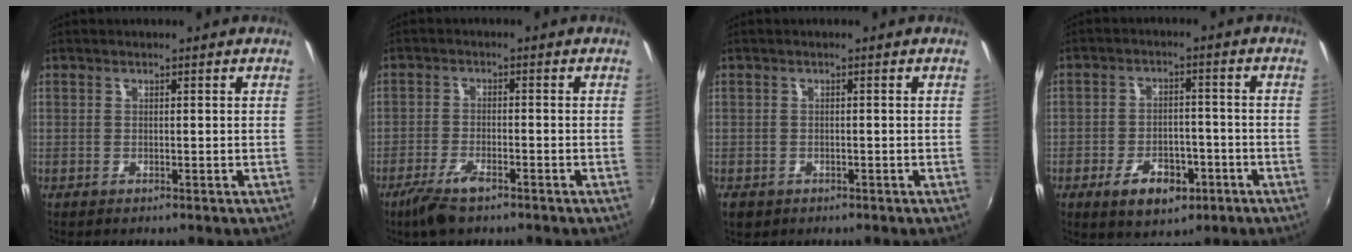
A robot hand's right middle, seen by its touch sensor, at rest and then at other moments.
{"total": 5.9, "force": [-4.1, 1.7, 3.9], "torque": [-0.098, -0.011, -0.079]}
{"total": 2.5, "force": [-1.2, 1.9, 1.2], "torque": [-0.026, -0.005, -0.016]}
{"total": 8.7, "force": [-4.5, 5.1, 5.5], "torque": [-0.115, 0.004, -0.060]}